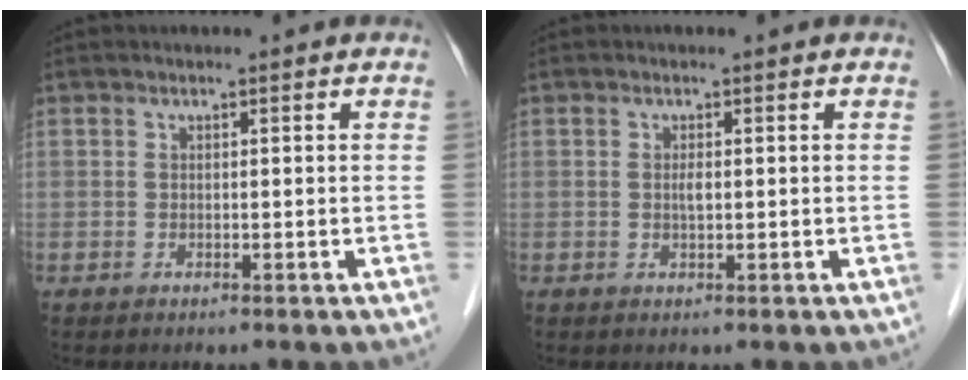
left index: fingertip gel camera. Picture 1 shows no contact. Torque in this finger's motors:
{"motor_torque": [0.72, 0.28, 0.07, 0.03]}